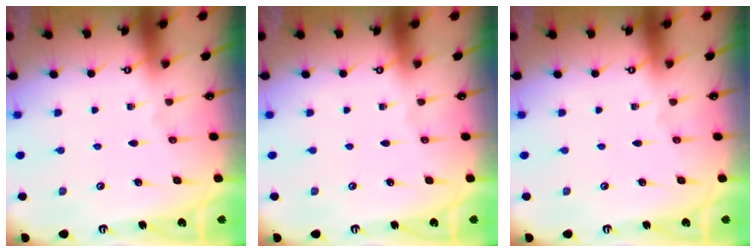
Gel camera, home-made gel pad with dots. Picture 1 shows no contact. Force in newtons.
{"total": 0.0}
{"total": 0.0}